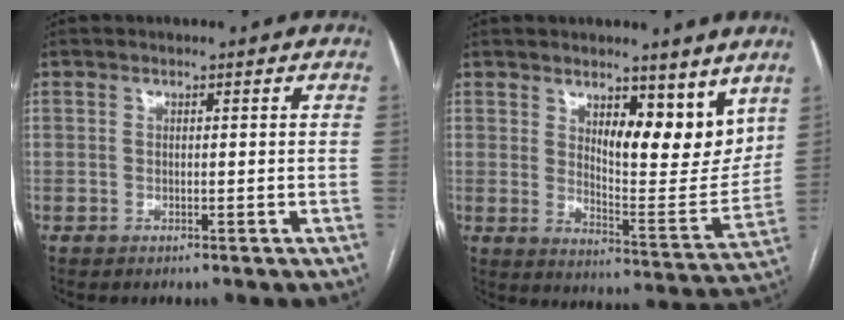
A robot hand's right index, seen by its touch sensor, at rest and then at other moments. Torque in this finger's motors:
{"motor_torque": [0.90, 0.96, 0.18, 0.06]}